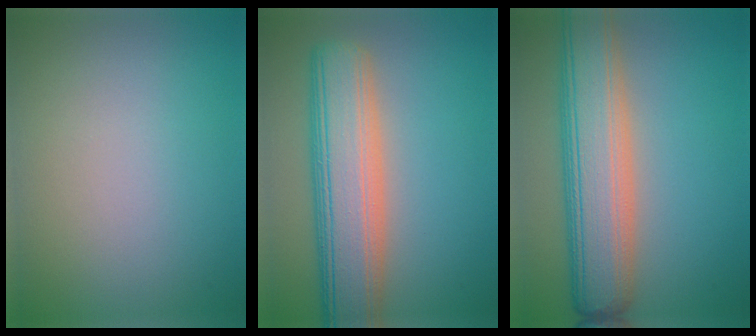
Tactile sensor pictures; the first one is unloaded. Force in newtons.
{"total": 9.2, "press": 9.1, "slide": 0.7}
{"total": 9.1, "press": 9.1, "slide": 0.6}